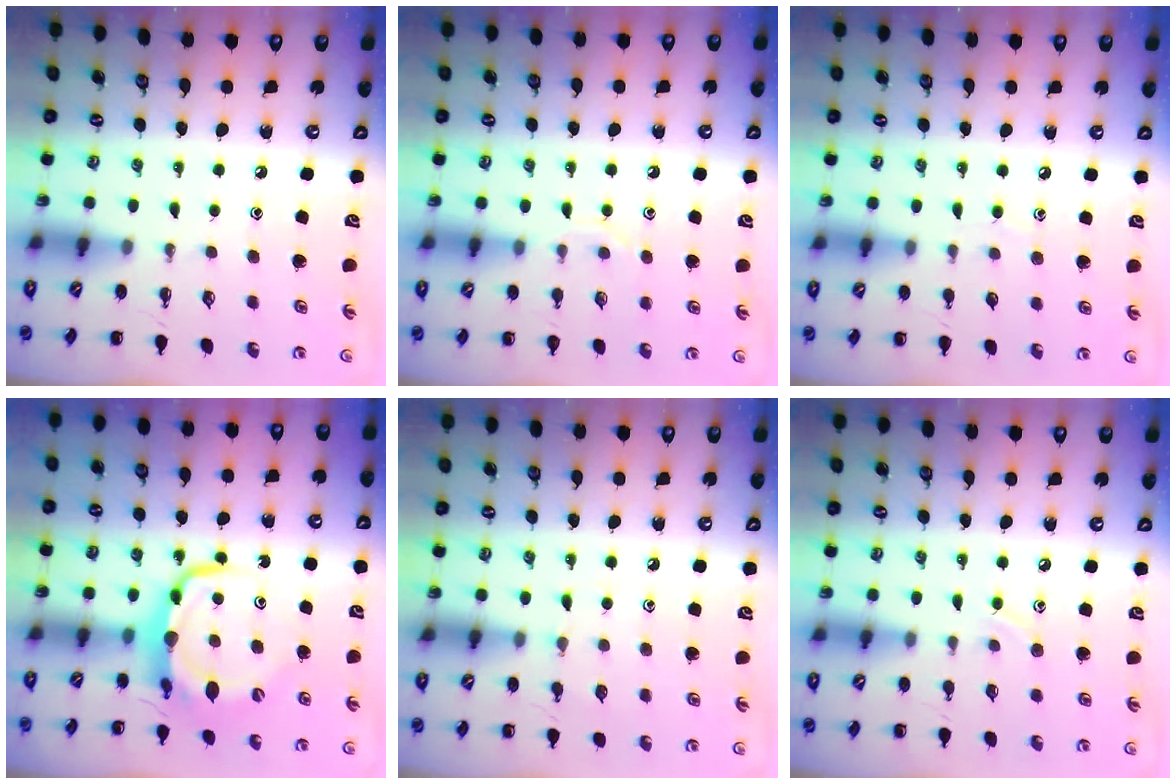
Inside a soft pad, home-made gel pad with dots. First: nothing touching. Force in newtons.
{"total": 7.2, "press": 7.1, "slide": 1.1}
{"total": 2.5, "press": 2.3, "slide": 0.9}
{"total": 7.8, "press": 7.7, "slide": 1.3}
{"total": 4.2, "press": 3.9, "slide": 1.6}
{"total": 6.1, "press": 5.9, "slide": 1.7}